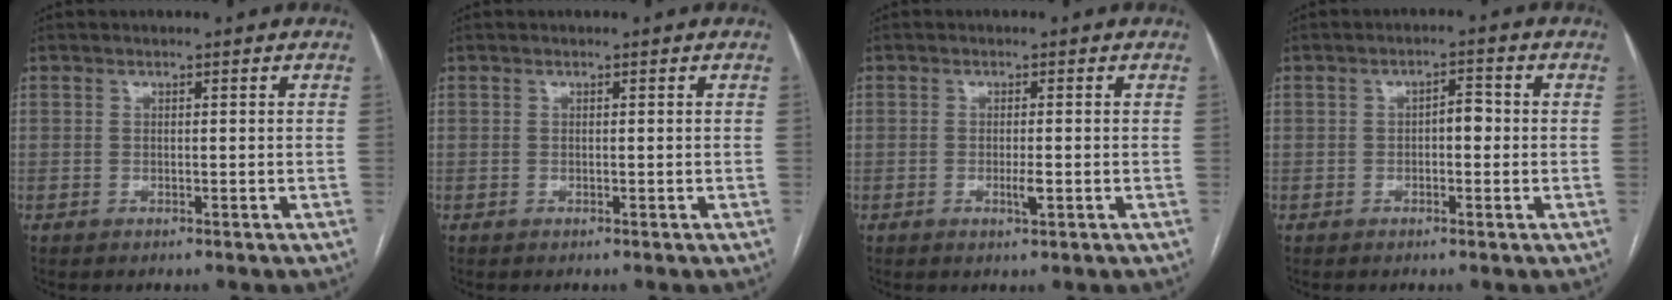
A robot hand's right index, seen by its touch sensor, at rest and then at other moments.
{"total": 0.0}
{"total": 1.9, "force": [-0.5, 0.3, 1.8], "torque": [-0.034, -0.003, -0.008]}
{"total": 2.7, "force": [-0.3, 1.2, 2.3], "torque": [-0.031, 0.012, -0.005]}